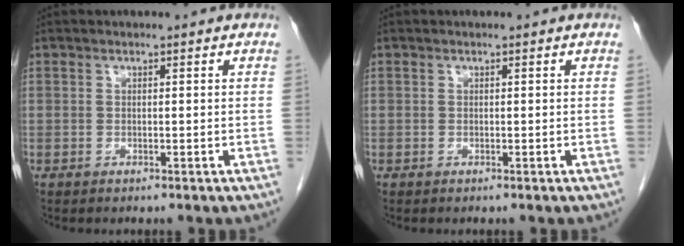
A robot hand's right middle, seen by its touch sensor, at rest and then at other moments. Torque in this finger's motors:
{"motor_torque": [0.48, -0.32, -0.03, 0.00]}